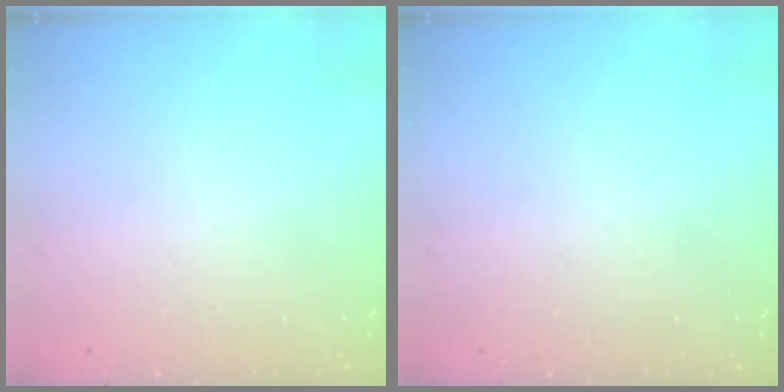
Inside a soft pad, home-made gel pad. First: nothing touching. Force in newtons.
{"total": 0.0}